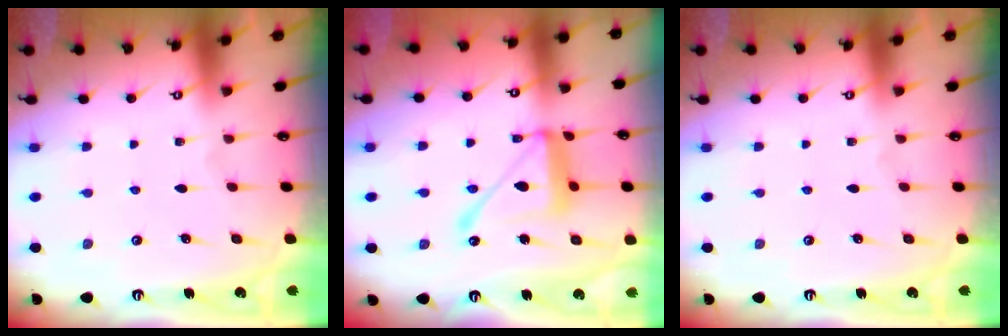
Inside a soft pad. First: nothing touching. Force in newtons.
{"total": 14.1, "press": 14.1, "slide": 1.0}
{"total": 0.0}